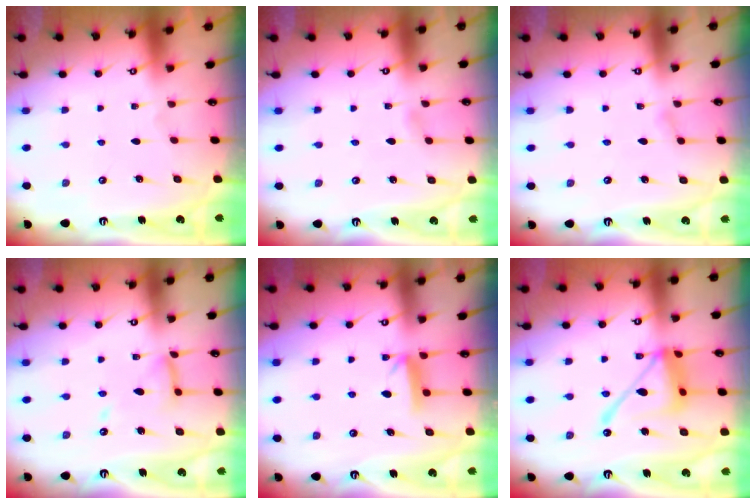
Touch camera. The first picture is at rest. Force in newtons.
{"total": 1.7, "press": 1.7, "slide": 0.1}
{"total": 2.8, "press": 2.8, "slide": 0.2}
{"total": 11.6, "press": 11.6, "slide": 1.1}
{"total": 6.2, "press": 6.2, "slide": 0.6}
{"total": 14.7, "press": 14.7, "slide": 1.2}